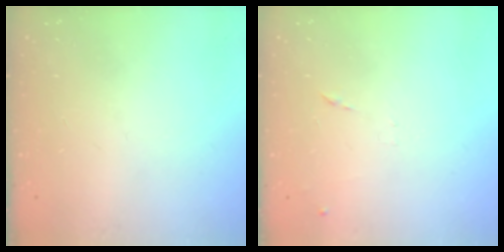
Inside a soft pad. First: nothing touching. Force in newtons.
{"total": 6.6, "press": 6.6, "slide": 0.4}